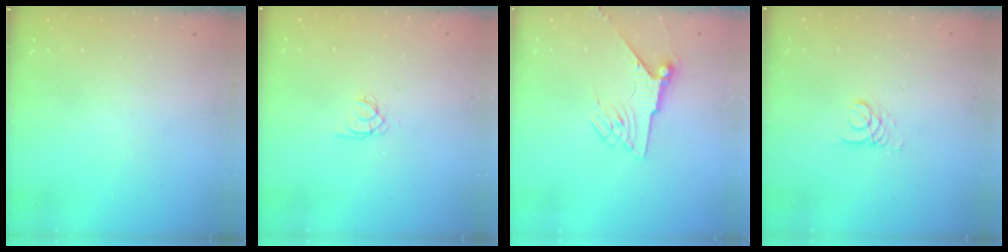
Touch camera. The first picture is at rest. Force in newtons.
{"total": 1.7, "press": 1.7, "slide": 0.1}
{"total": 6.7, "press": 6.7, "slide": 1.0}
{"total": 2.7, "press": 2.7, "slide": 0.3}